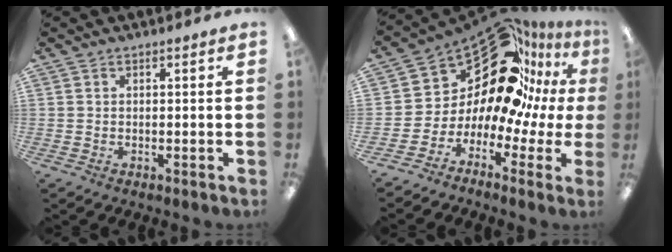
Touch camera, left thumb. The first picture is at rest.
{"total": 20.5, "force": [12.7, 11.5, 11.2], "torque": [-0.177, -0.101, 0.234]}